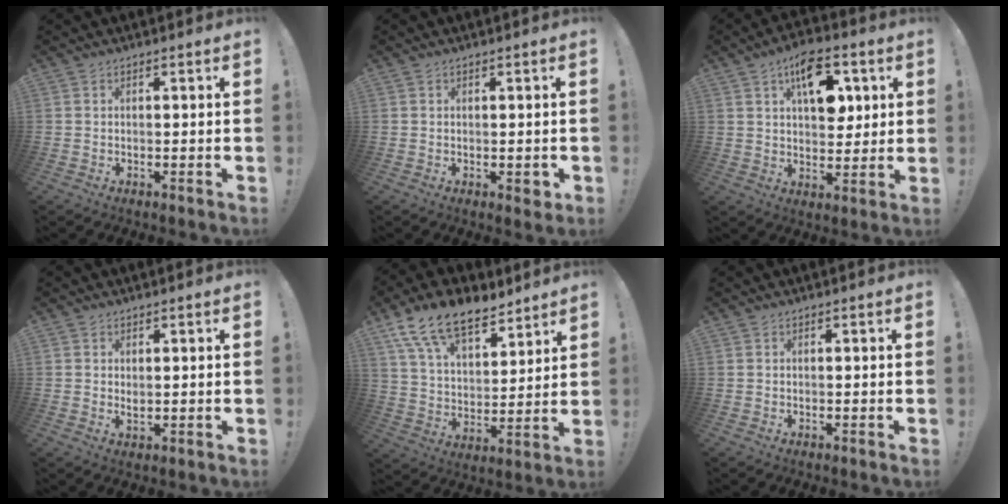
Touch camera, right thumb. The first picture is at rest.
{"total": 2.2, "force": [-0.1, 1.2, 1.9], "torque": [-0.013, -0.002, -0.002]}
{"total": 14.0, "force": [5.8, 8.0, 9.9], "torque": [-0.133, -0.011, 0.102]}
{"total": 1.4, "force": [0.7, 0.9, 0.8], "torque": [-0.008, -0.002, 0.012]}
{"total": 16.6, "force": [11.8, 7.9, 8.5], "torque": [-0.152, -0.078, 0.217]}
{"total": 0.0}